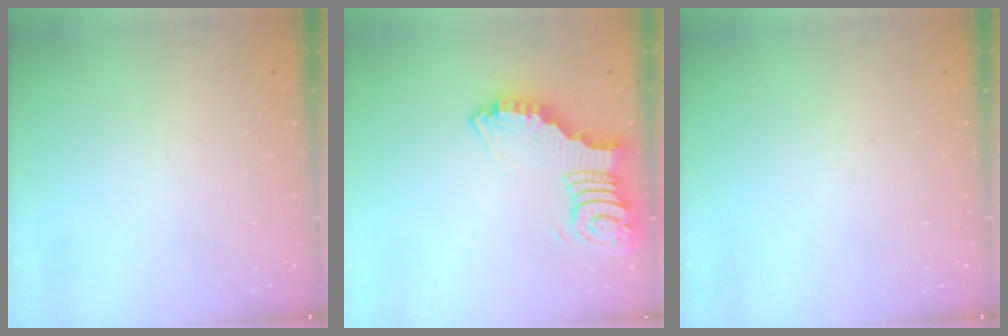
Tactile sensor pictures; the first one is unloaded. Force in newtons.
{"total": 6.5, "press": 6.4, "slide": 0.9}
{"total": 0.0}